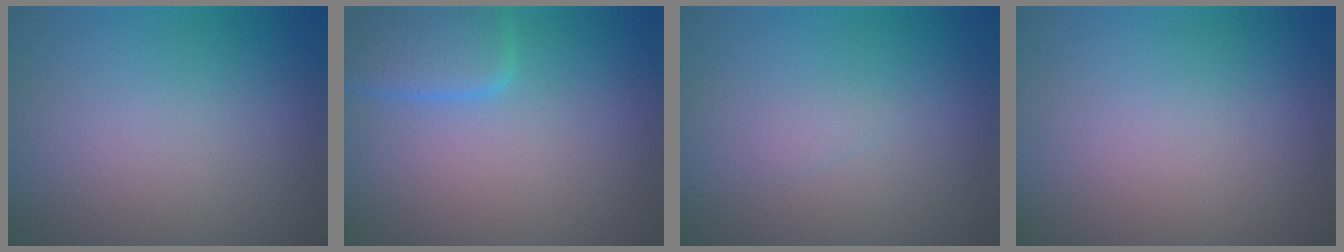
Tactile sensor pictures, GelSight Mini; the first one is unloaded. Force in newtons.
{"total": 4.2, "press": 4.2, "slide": 0.1}
{"total": 0.5, "press": 0.5, "slide": 0.1}
{"total": 0.0}